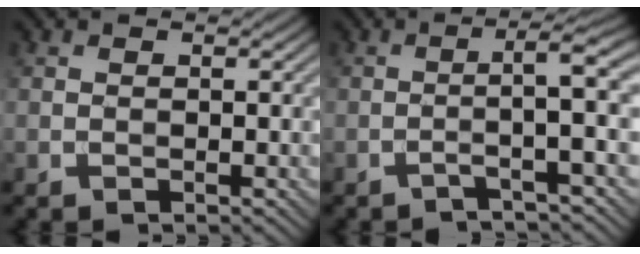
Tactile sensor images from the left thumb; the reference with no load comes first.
{"total": 4.3, "force": [-1.1, 0.0, 4.1], "torque": [-0.062, 0.017, -0.040]}